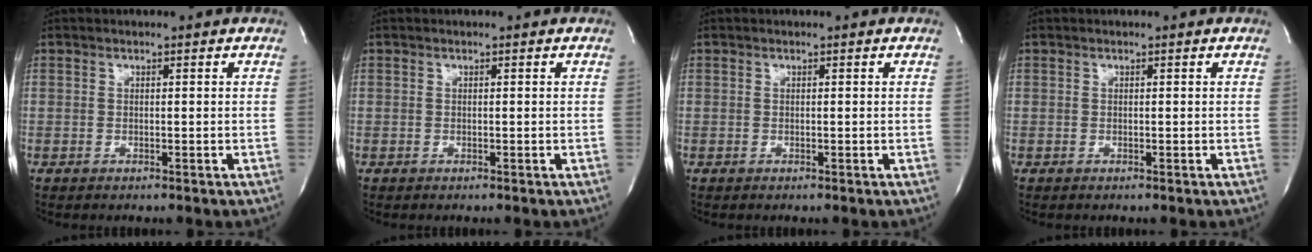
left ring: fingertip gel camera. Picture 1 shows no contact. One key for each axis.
{"total": 0.0}
{"total": 0.0}
{"total": 0.0}